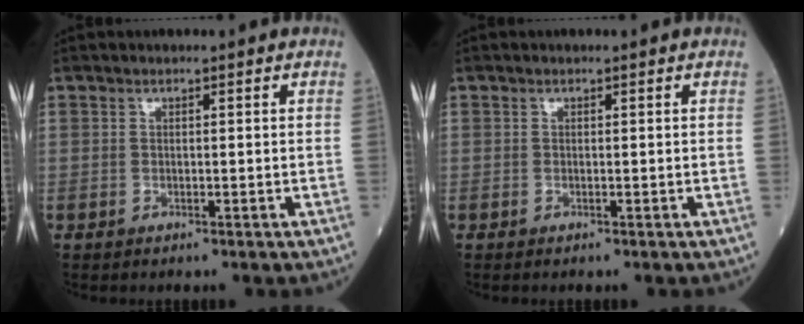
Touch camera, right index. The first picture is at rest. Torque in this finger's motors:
{"motor_torque": [0.23, 0.03, 0.08, 0.03]}